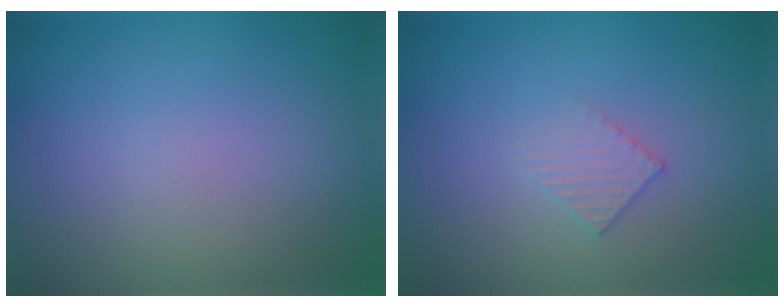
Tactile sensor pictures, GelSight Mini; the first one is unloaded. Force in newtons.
{"total": 1.4, "press": 1.4, "slide": 0.2}